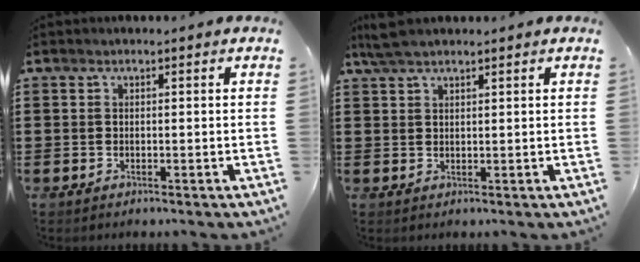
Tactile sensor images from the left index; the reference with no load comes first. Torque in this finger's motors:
{"motor_torque": [0.95, -1.04, 0.17, 0.07]}